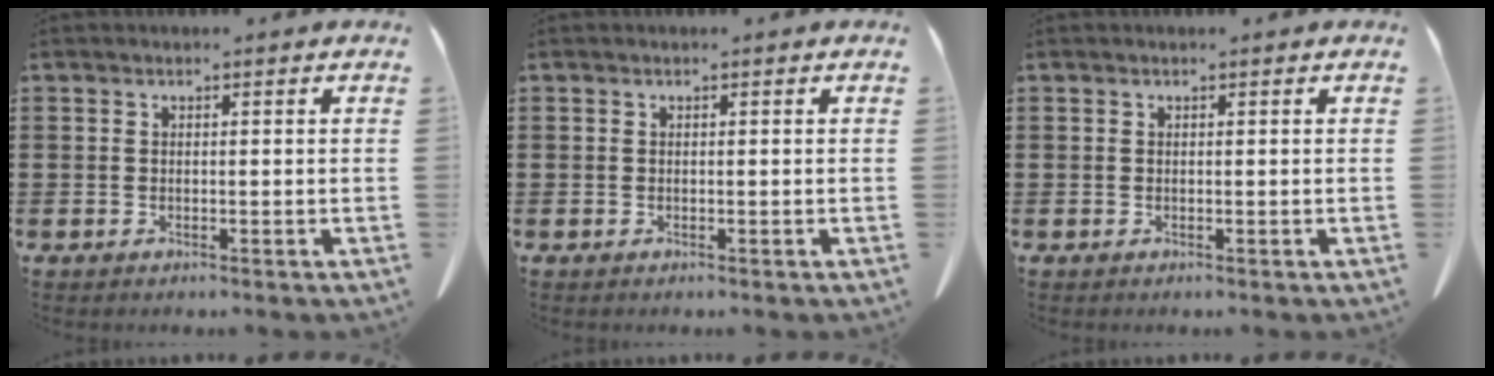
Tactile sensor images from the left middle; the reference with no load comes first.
{"total": 0.0}
{"total": 0.0}